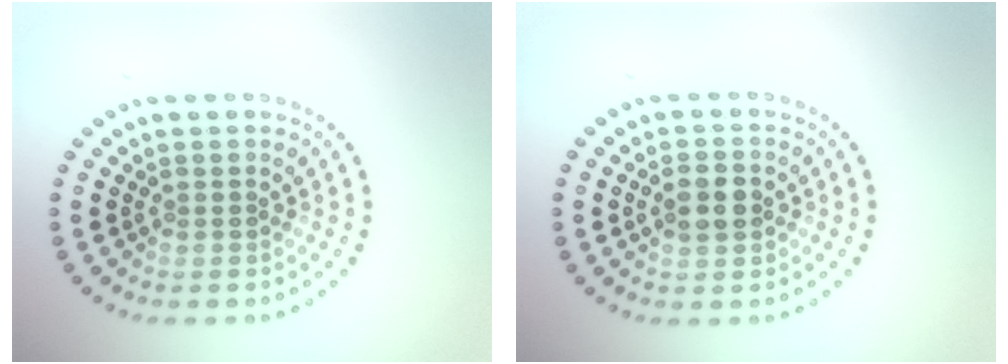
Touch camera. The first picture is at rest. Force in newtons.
{"total": 3.2, "press": 3.2, "slide": 0.1}